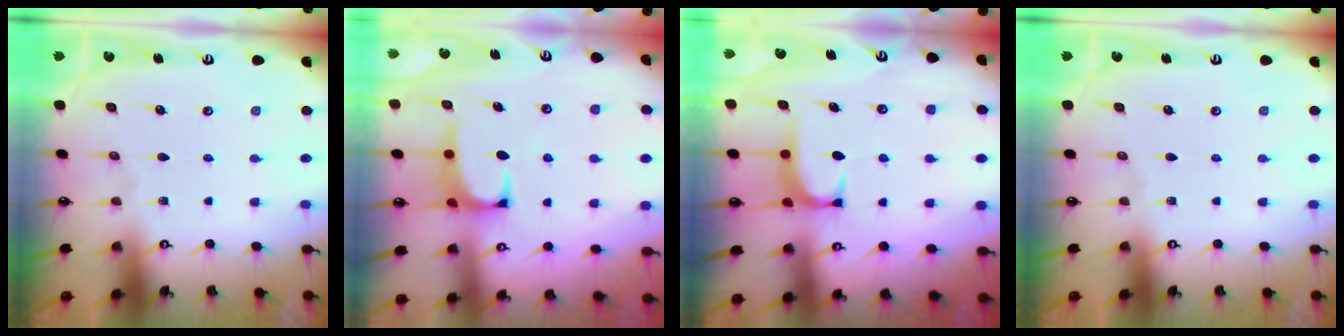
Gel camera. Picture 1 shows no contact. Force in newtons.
{"total": 1.3, "press": 1.2, "slide": 0.5}
{"total": 1.8, "press": 1.7, "slide": 0.5}
{"total": 0.0}